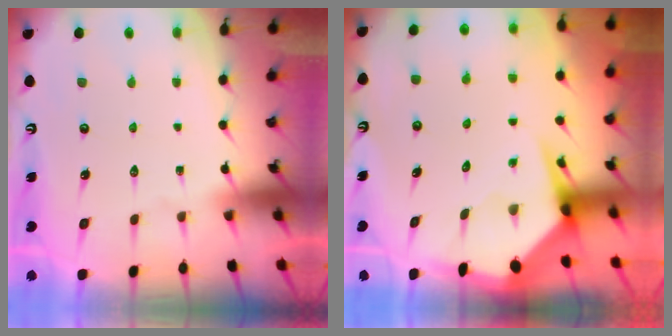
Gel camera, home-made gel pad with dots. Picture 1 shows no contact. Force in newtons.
{"total": 5.3, "press": 5.2, "slide": 0.5}